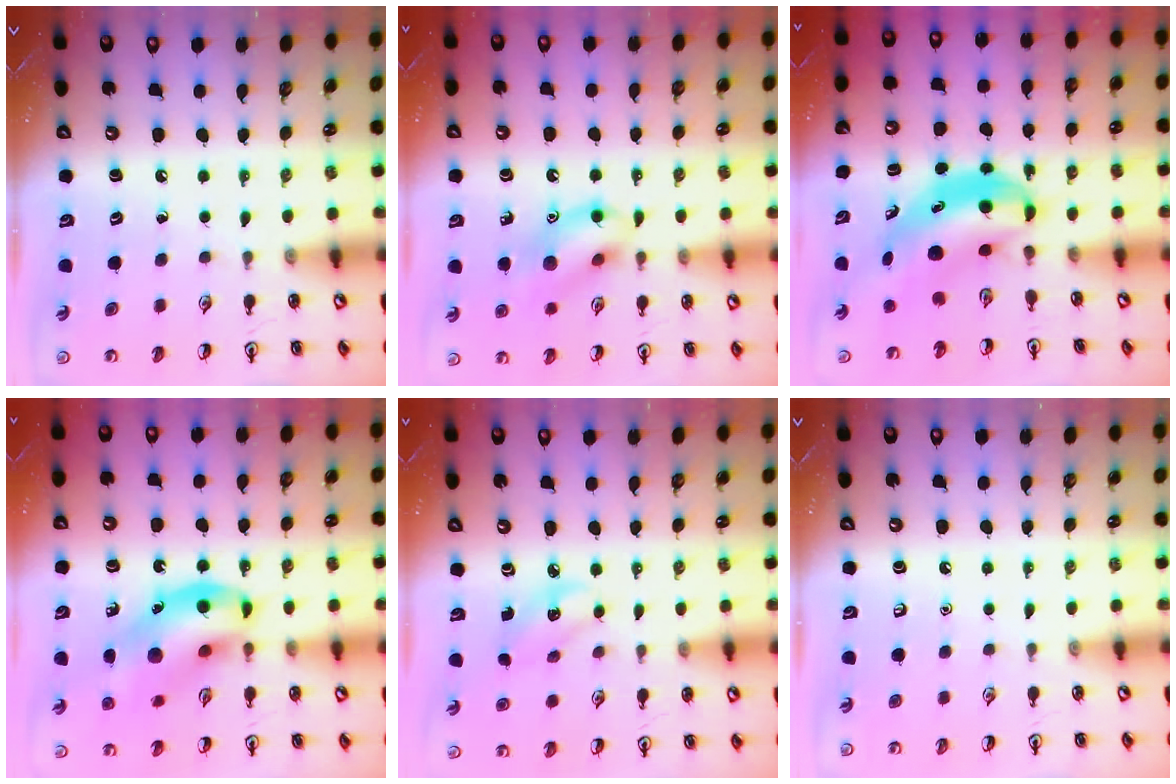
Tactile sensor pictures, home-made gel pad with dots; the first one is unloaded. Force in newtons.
{"total": 11.8, "press": 11.8, "slide": 1.3}
{"total": 6.3, "press": 6.1, "slide": 1.7}
{"total": 14.0, "press": 13.7, "slide": 2.9}
{"total": 2.8, "press": 2.7, "slide": 0.8}
{"total": 0.0}